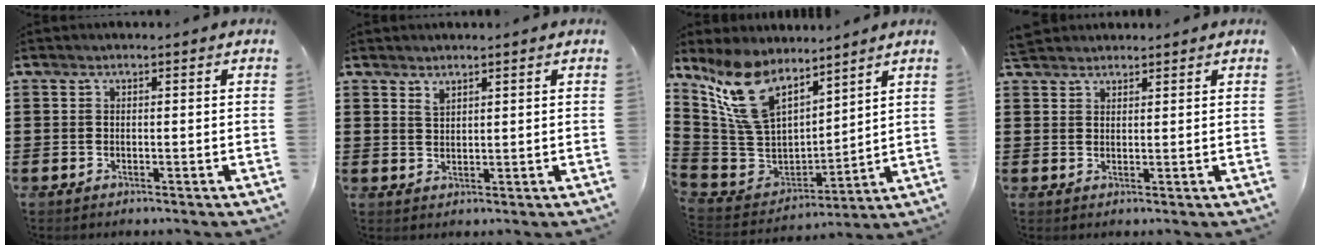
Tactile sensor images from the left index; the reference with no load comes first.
{"total": 1.7, "force": [1.4, 0.6, 0.7], "torque": [-0.017, 0.002, 0.027]}
{"total": 12.4, "force": [8.5, 6.3, 6.4], "torque": [-0.185, -0.036, 0.161]}
{"total": 2.1, "force": [2.0, 0.7, 0.1], "torque": [-0.008, 0.004, 0.040]}